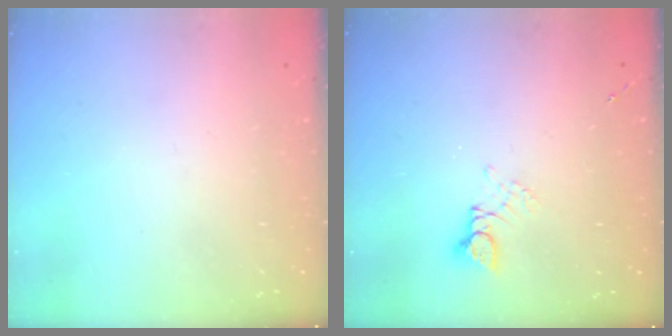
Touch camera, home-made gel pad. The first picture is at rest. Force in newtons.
{"total": 2.7, "press": 2.7, "slide": 0.2}